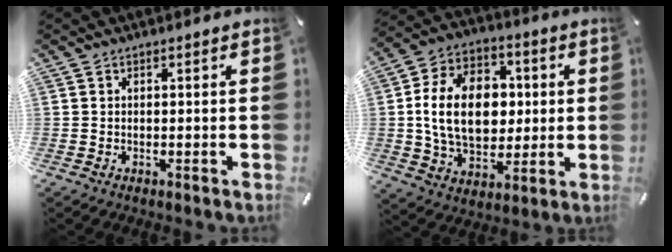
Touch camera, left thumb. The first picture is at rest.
{"total": 18.0, "force": [0.5, 13.1, 12.3], "torque": [-0.245, 0.019, 0.011]}